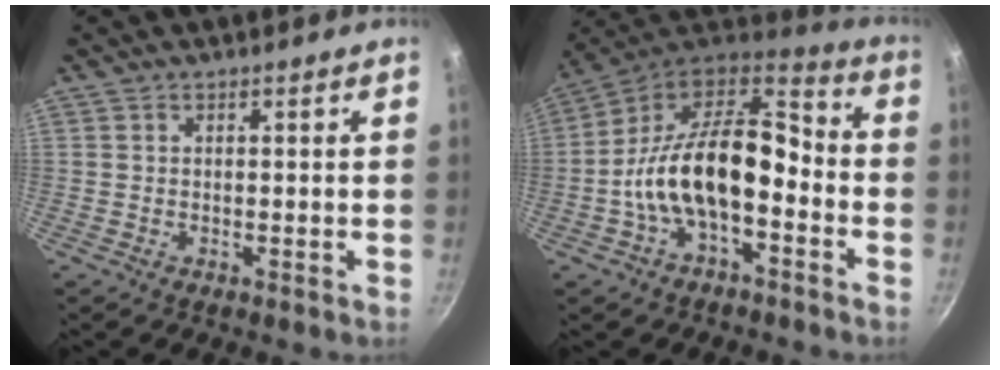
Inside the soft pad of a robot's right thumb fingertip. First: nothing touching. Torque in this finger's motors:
{"motor_torque": [2.34, 2.66, 1.41, -1.36, 0.53]}